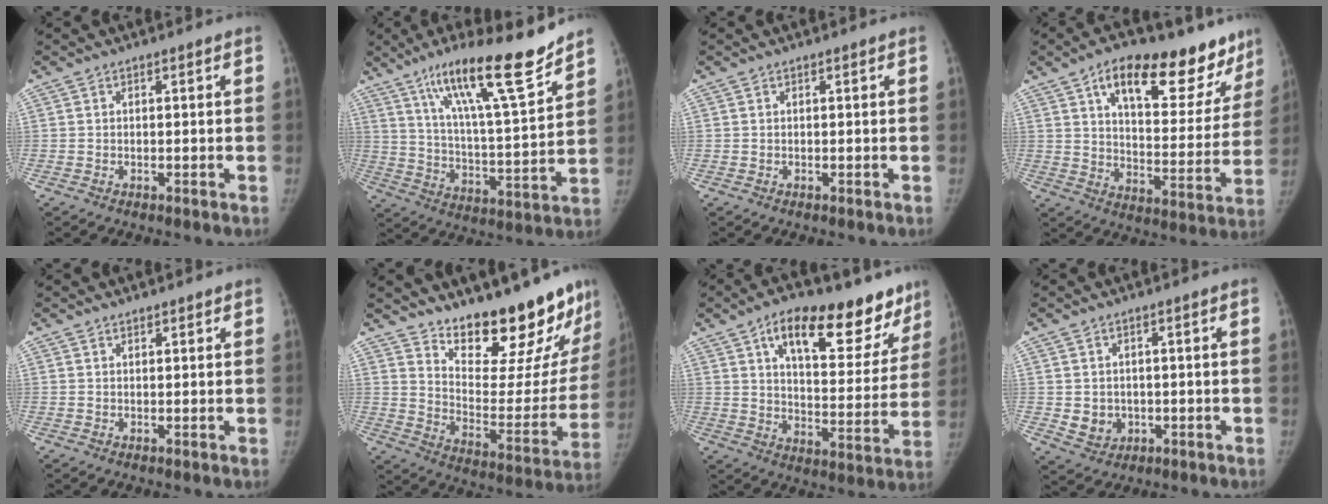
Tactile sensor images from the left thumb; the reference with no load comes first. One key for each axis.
{"total": 19.5, "fx": 14.2, "fy": 2.5, "fz": 13.2, "tx": -0.193, "ty": -0.075, "tz": 0.238}
{"total": 0.0}
{"total": 24.3, "fx": 15.5, "fy": 10.5, "fz": 15.6, "tx": -0.167, "ty": -0.047, "tz": 0.228}
{"total": 0.8, "fx": 0.7, "fy": 0.3, "fz": 0.1, "tx": 0.006, "ty": -0.006, "tz": 0.011}
{"total": 23.4, "fx": 18.8, "fy": 6.7, "fz": 12.1, "tx": -0.132, "ty": -0.137, "tz": 0.270}
{"total": 23.1, "fx": 14.3, "fy": 10.2, "fz": 15.0, "tx": -0.159, "ty": -0.043, "tz": 0.211}
{"total": 4.3, "fx": -0.4, "fy": 3.9, "fz": 1.8, "tx": -0.013, "ty": -0.001, "tz": 0.009}